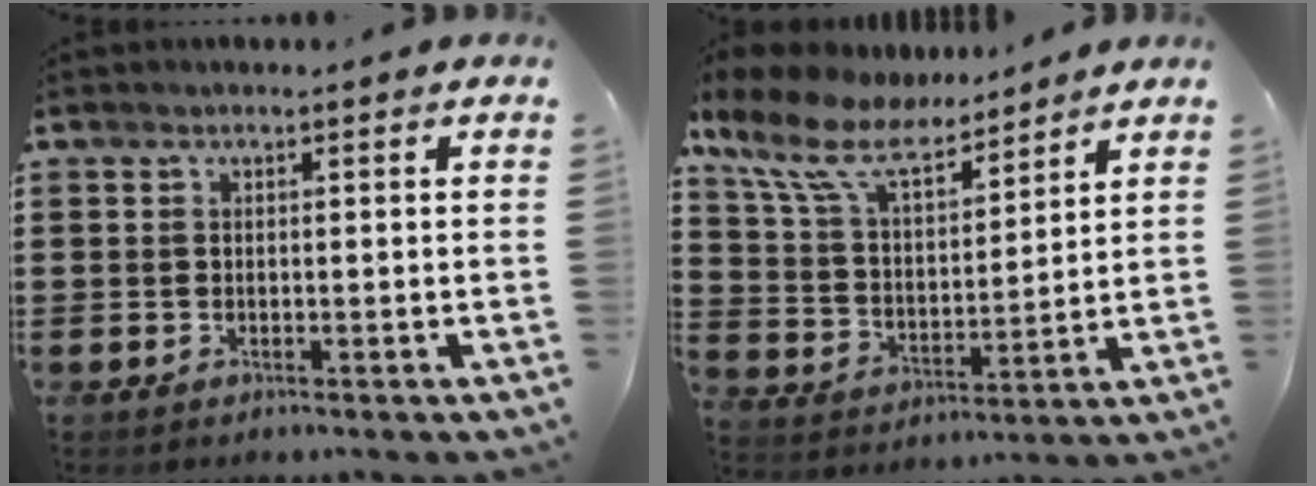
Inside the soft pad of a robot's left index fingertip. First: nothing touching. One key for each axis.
{"total": 10.1, "fx": 8.1, "fy": 3.3, "fz": 5.1, "tx": -0.133, "ty": -0.037, "tz": 0.143}